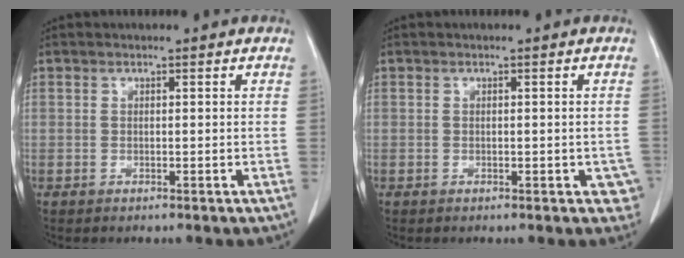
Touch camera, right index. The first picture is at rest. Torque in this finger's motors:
{"motor_torque": [-0.01, 0.05, 0.03, 0.00]}